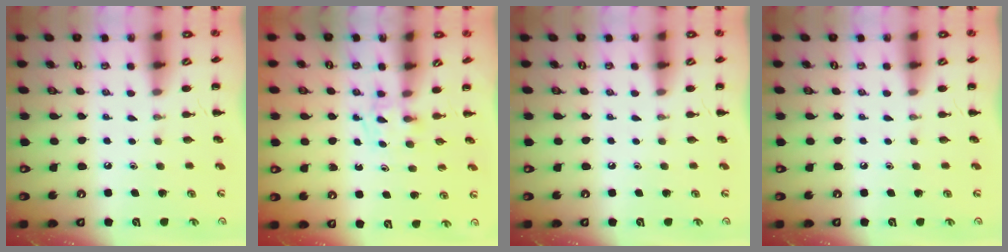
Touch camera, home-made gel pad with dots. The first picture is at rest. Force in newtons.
{"total": 3.3, "press": 3.0, "slide": 1.3}
{"total": 0.0}
{"total": 0.0}